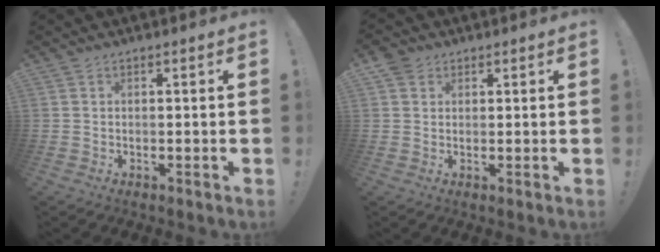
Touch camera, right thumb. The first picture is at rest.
{"total": 3.4, "force": [2.0, 2.6, 0.7], "torque": [-0.008, -0.008, 0.038]}